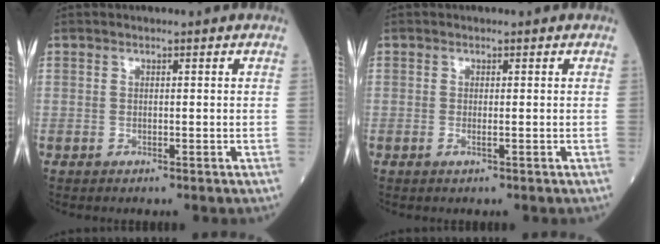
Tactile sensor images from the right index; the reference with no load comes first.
{"total": 0.6, "force": [-0.1, 0.0, 0.6], "torque": [-0.016, -0.002, -0.003]}